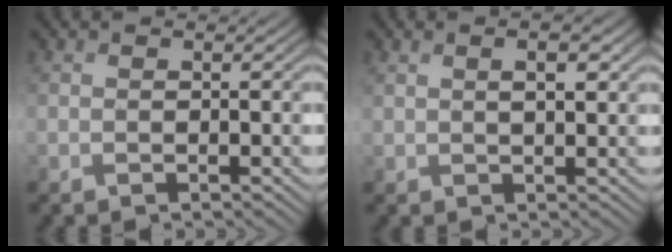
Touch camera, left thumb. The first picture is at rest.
{"total": 2.5, "force": [1.2, 0.8, 2.0], "torque": [-0.029, -0.004, 0.027]}